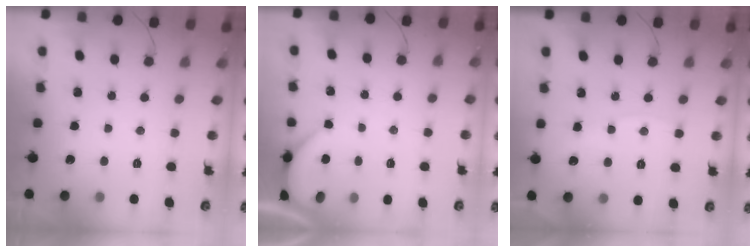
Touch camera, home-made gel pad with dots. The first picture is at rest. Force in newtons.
{"total": 1.6, "press": 1.5, "slide": 0.2}
{"total": 3.2, "press": 3.1, "slide": 0.4}